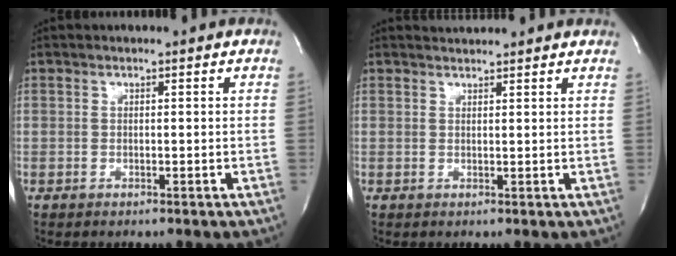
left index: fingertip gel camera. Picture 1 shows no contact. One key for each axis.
{"total": 2.5, "fx": 2.5, "fy": 0.0, "fz": 0.2, "tx": -0.009, "ty": 0.016, "tz": 0.036}